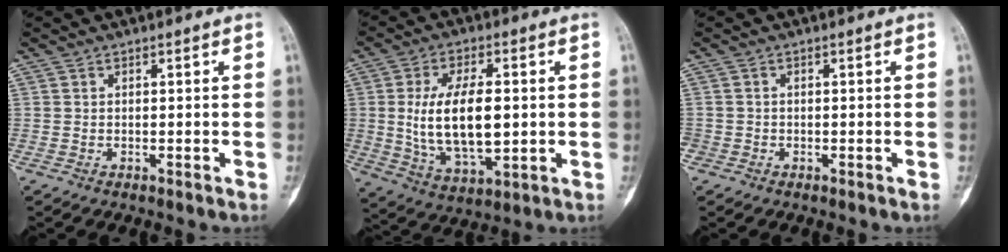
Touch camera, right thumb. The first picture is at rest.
{"total": 15.3, "force": [0.6, 7.6, 13.3], "torque": [-0.232, -0.008, 0.022]}
{"total": 1.0, "force": [-0.4, 0.9, 0.1], "torque": [0.004, 0.005, -0.010]}